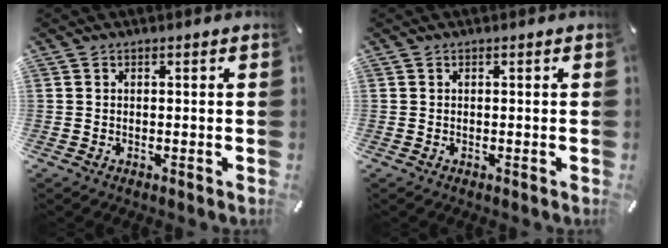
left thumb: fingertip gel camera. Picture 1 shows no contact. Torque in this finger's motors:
{"motor_torque": [0.00, 0.00, 0.00, 0.01, 0.00]}